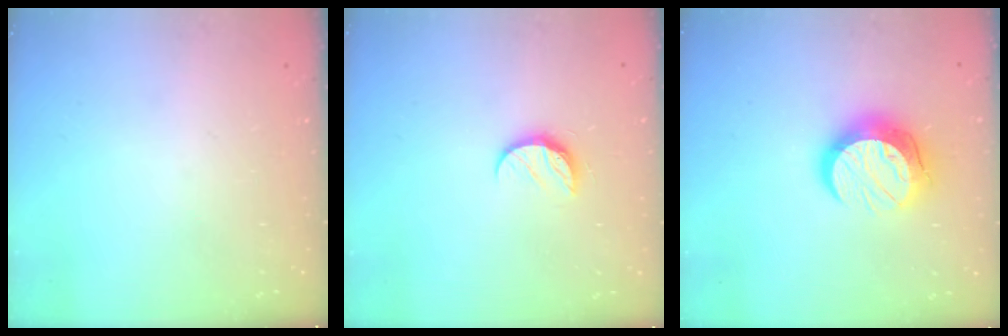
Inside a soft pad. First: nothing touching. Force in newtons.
{"total": 7.6, "press": 7.6, "slide": 0.6}
{"total": 14.3, "press": 14.3, "slide": 1.0}